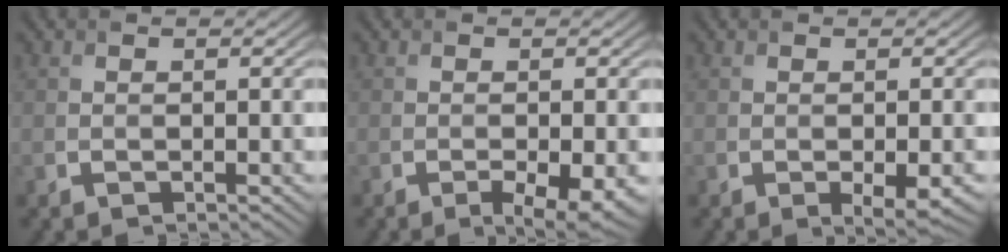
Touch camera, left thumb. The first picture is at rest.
{"total": 4.3, "force": [-2.1, 0.9, 3.6], "torque": [-0.056, -0.006, -0.025]}
{"total": 2.7, "force": [-1.1, 0.7, 2.4], "torque": [-0.041, -0.008, -0.013]}